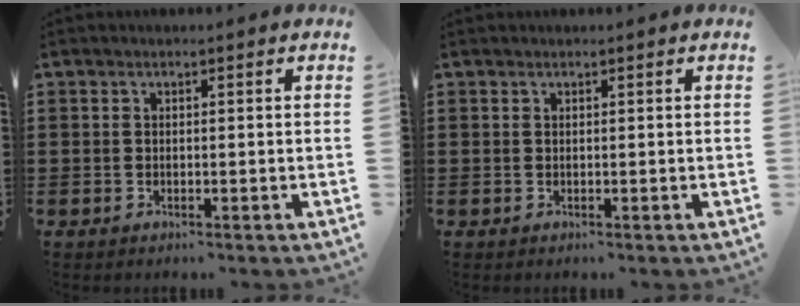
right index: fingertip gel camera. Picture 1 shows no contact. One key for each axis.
{"total": 0.0}